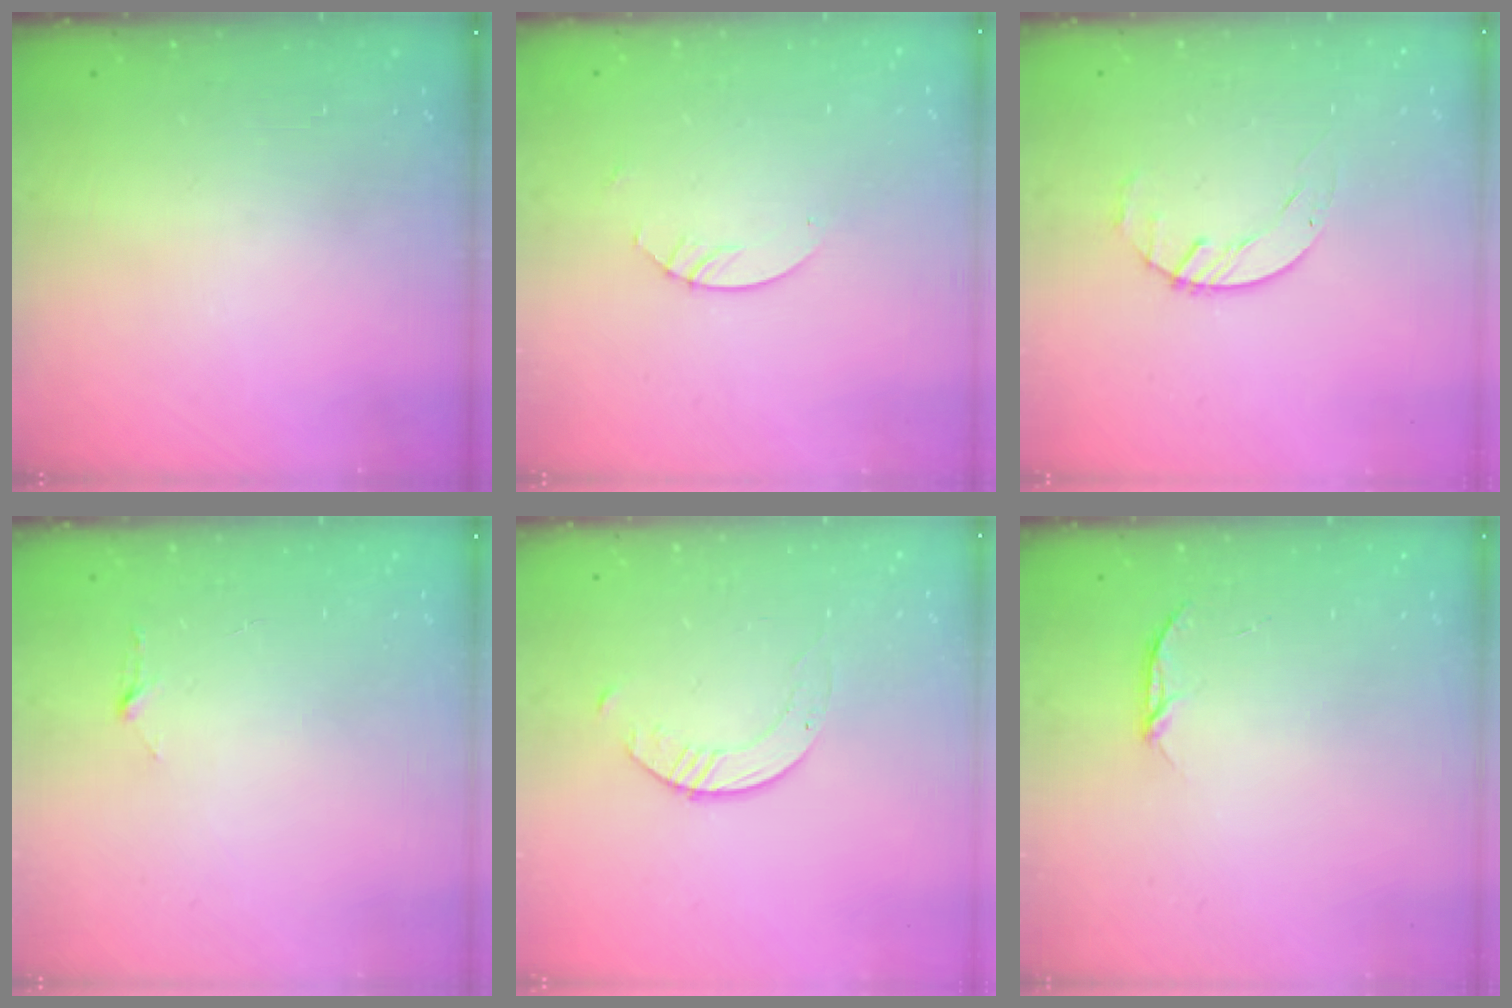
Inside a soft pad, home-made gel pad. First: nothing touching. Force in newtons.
{"total": 2.4, "press": 2.4, "slide": 0.2}
{"total": 1.7, "press": 1.7, "slide": 0.3}
{"total": 2.9, "press": 2.9, "slide": 0.3}
{"total": 1.7, "press": 1.7, "slide": 0.2}
{"total": 3.1, "press": 3.0, "slide": 0.4}